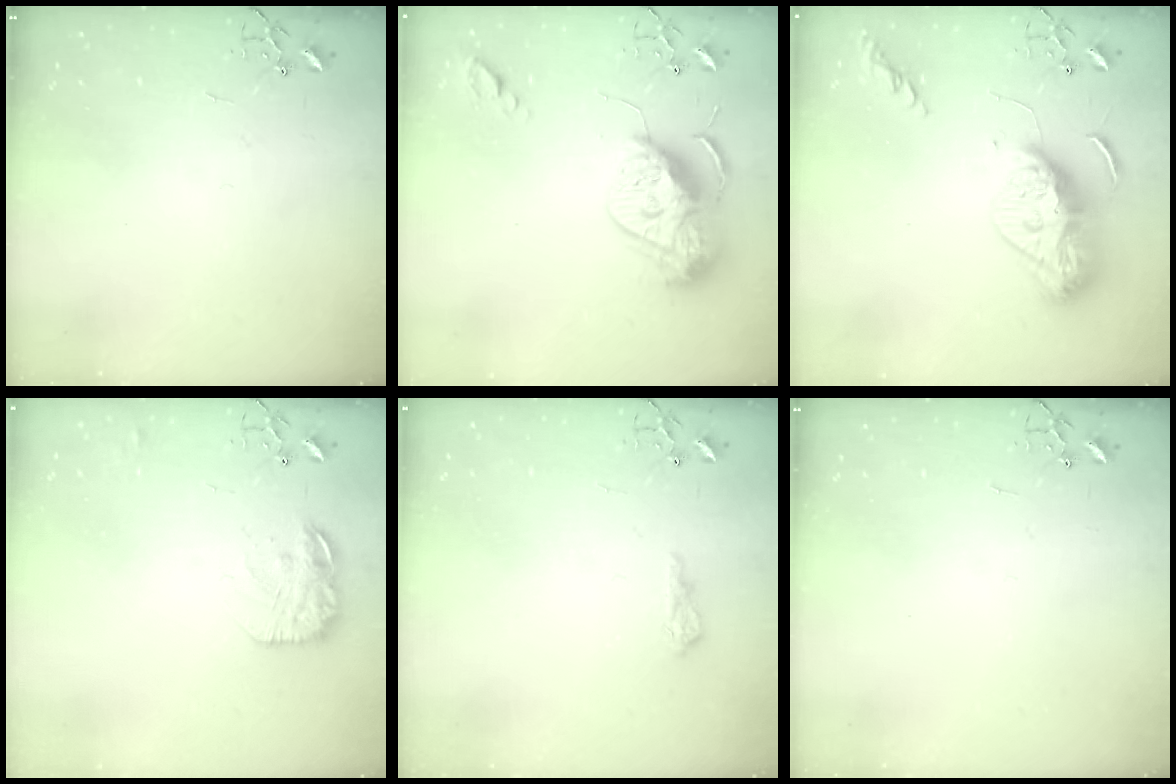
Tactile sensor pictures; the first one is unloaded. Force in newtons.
{"total": 15.3, "press": 15.3, "slide": 1.3}
{"total": 15.2, "press": 15.2, "slide": 1.3}
{"total": 13.6, "press": 13.6, "slide": 0.7}
{"total": 8.1, "press": 8.1, "slide": 1.0}
{"total": 0.0}